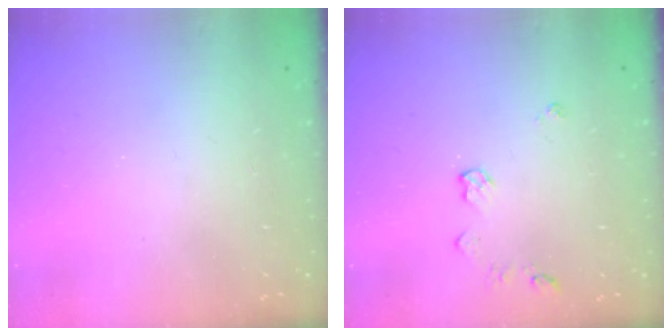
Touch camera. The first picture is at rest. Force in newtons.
{"total": 5.2, "press": 5.1, "slide": 0.8}